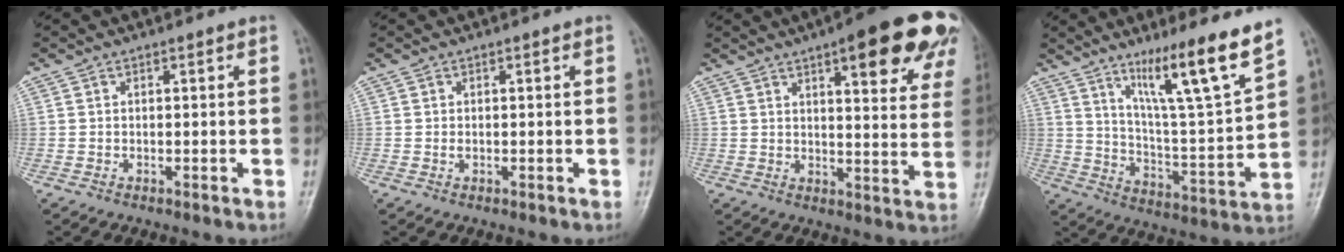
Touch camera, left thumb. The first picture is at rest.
{"total": 0.5, "force": [-0.1, 0.3, 0.4], "torque": [-0.005, 0.003, 0.002]}
{"total": 20.2, "force": [11.0, 5.7, 15.9], "torque": [-0.170, -0.031, 0.130]}
{"total": 16.5, "force": [11.0, 0.7, 12.3], "torque": [-0.188, -0.070, 0.186]}